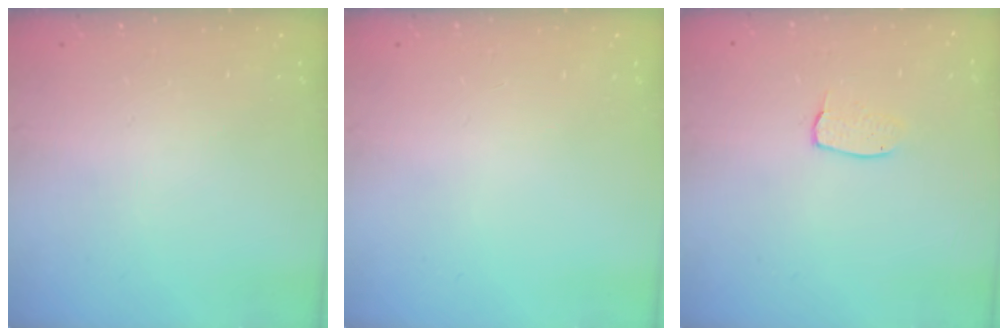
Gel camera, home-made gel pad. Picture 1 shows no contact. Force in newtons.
{"total": 0.0}
{"total": 4.8, "press": 4.8, "slide": 0.3}